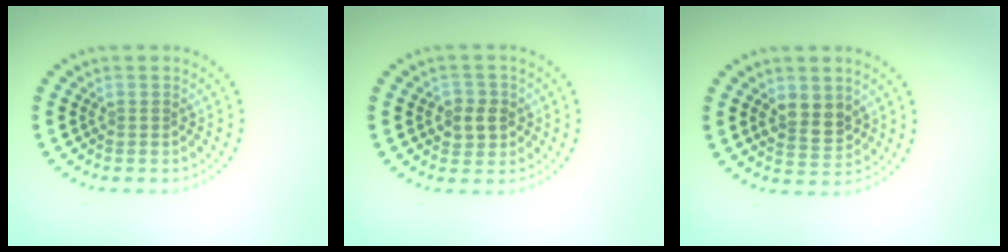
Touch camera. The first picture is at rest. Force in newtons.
{"total": 2.4, "press": 2.3, "slide": 0.7}
{"total": 3.0, "press": 2.9, "slide": 0.8}